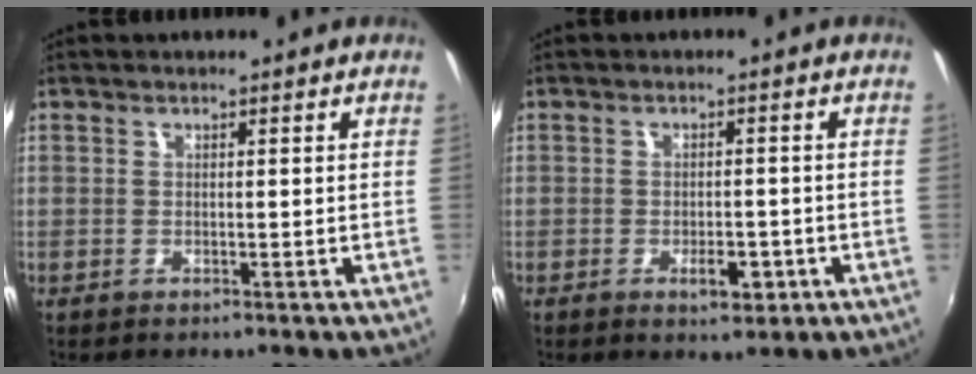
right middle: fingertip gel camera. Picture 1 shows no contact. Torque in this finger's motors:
{"motor_torque": [1.07, -1.07, 0.17, 0.08]}